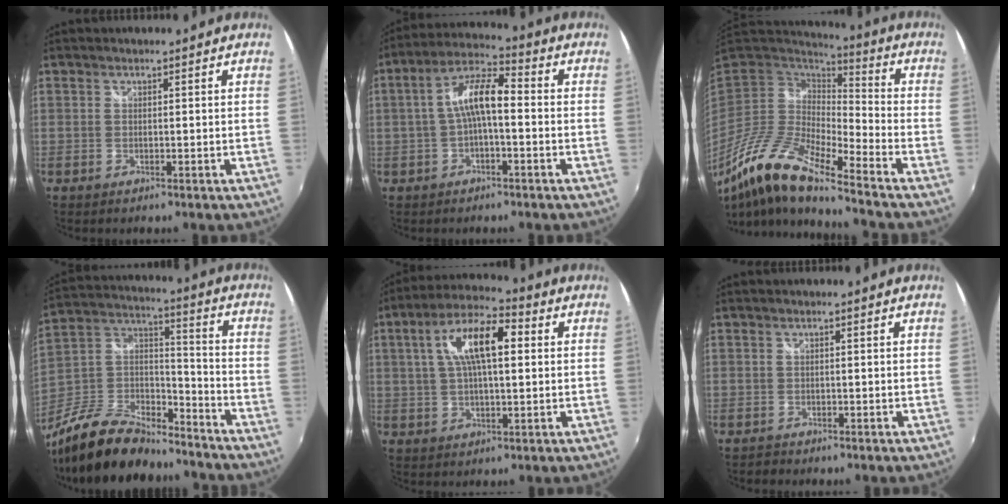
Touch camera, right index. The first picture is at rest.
{"total": 8.3, "force": [-1.0, 2.6, 7.8], "torque": [-0.161, 0.022, -0.018]}
{"total": 16.3, "force": [-11.2, 2.4, 11.6], "torque": [-0.220, -0.022, -0.231]}
{"total": 21.2, "force": [-16.3, 8.4, 10.6], "torque": [-0.225, 0.017, -0.276]}
{"total": 12.2, "force": [2.9, 4.4, 10.9], "torque": [-0.201, 0.025, 0.045]}
{"total": 0.8, "force": [-0.6, 0.5, -0.1], "torque": [0.000, 0.001, -0.009]}